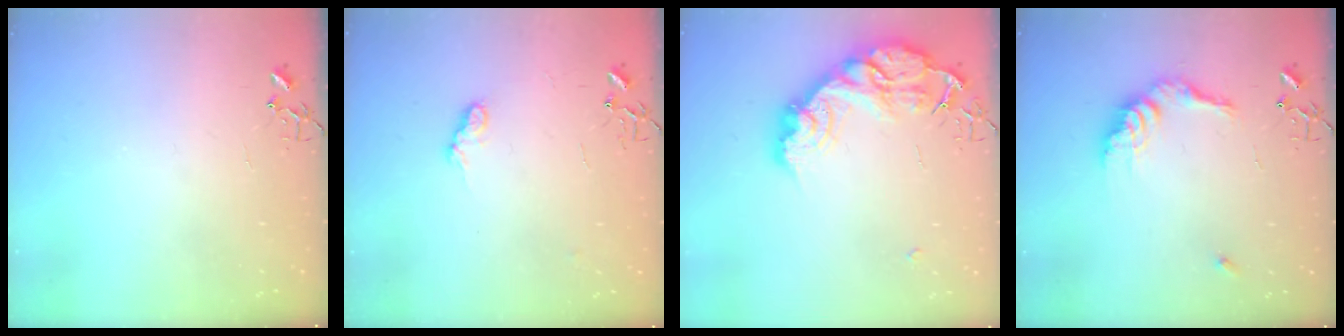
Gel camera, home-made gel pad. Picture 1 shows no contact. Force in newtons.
{"total": 7.6, "press": 7.6, "slide": 0.5}
{"total": 25.5, "press": 25.4, "slide": 2.1}
{"total": 13.3, "press": 13.2, "slide": 1.1}